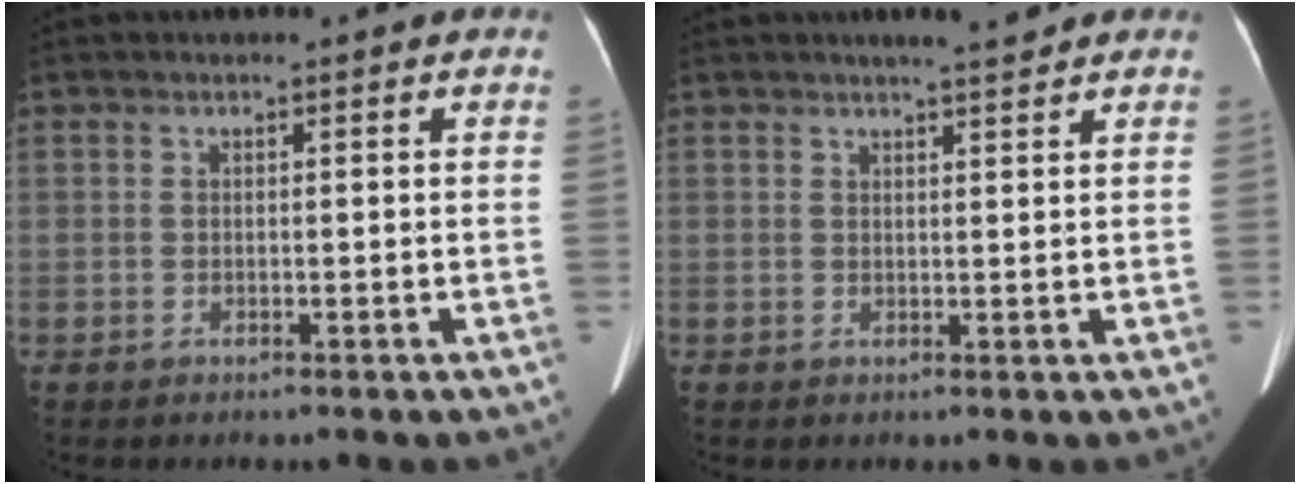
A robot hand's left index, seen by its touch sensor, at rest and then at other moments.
{"total": 2.9, "force": [2.5, 0.1, 1.4], "torque": [-0.021, 0.002, 0.037]}